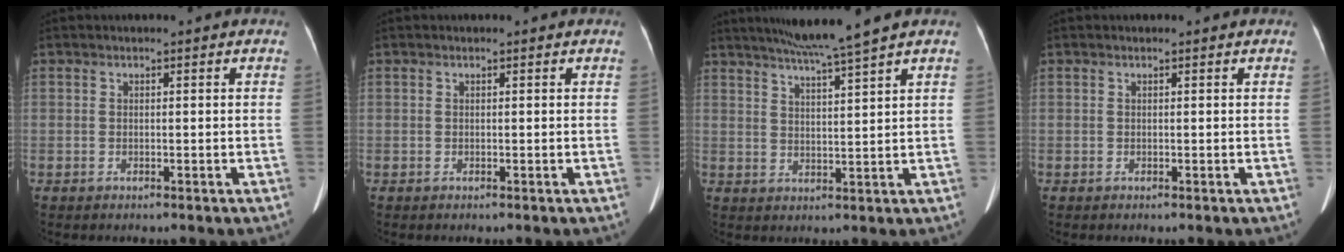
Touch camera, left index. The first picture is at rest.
{"total": 0.0}
{"total": 7.8, "force": [6.4, -1.7, 4.1], "torque": [-0.069, 0.000, 0.103]}
{"total": 0.0}